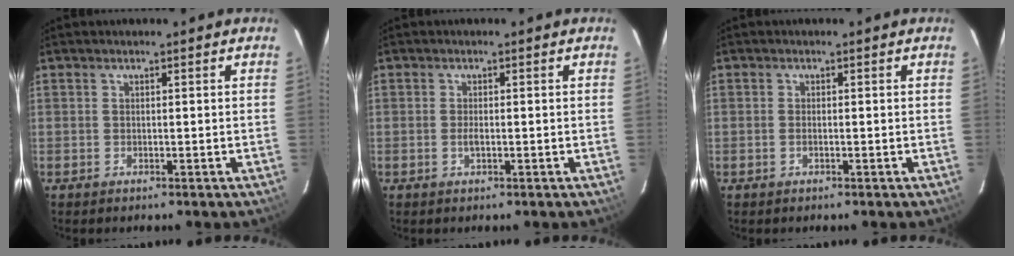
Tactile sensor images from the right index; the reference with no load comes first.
{"total": 1.3, "force": [-0.3, 0.5, 1.1], "torque": [-0.023, -0.001, -0.006]}
{"total": 0.7, "force": [-0.2, 0.2, 0.6], "torque": [-0.014, 0.000, -0.005]}